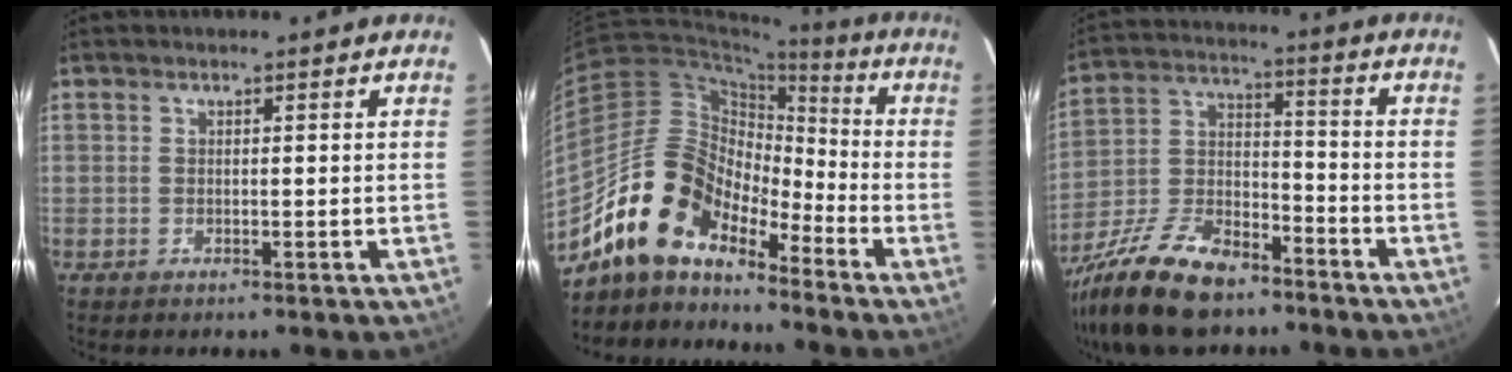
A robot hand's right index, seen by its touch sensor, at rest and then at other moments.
{"total": 13.5, "force": [-11.1, 5.7, 5.1], "torque": [-0.091, 0.026, -0.218]}
{"total": 19.4, "force": [-14.0, 8.2, 10.7], "torque": [-0.237, -0.009, -0.250]}